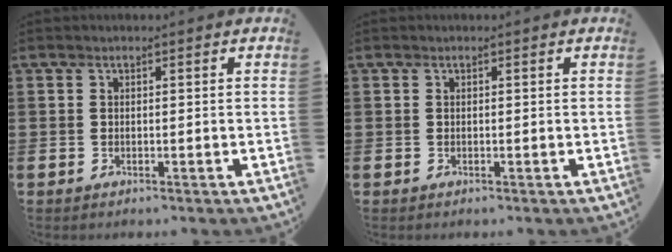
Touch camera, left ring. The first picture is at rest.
{"total": 0.0}